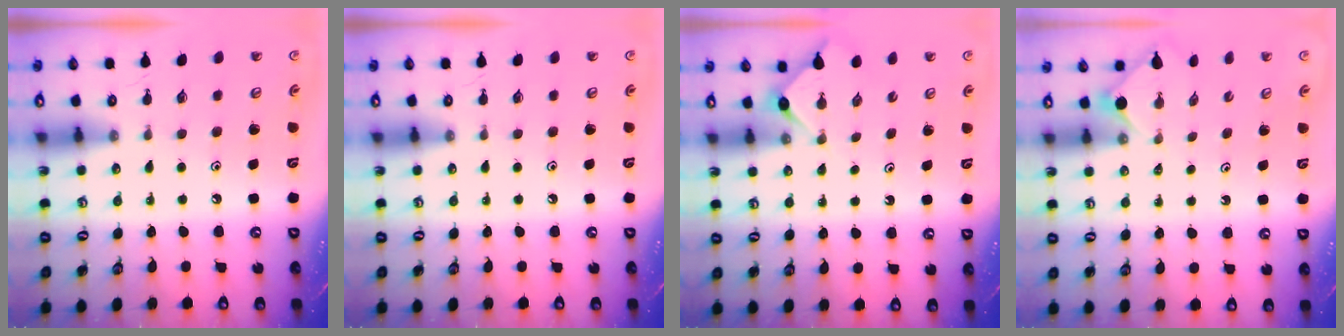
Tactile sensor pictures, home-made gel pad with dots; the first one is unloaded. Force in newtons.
{"total": 0.0}
{"total": 4.0, "press": 4.0, "slide": 0.4}
{"total": 1.8, "press": 1.8, "slide": 0.4}